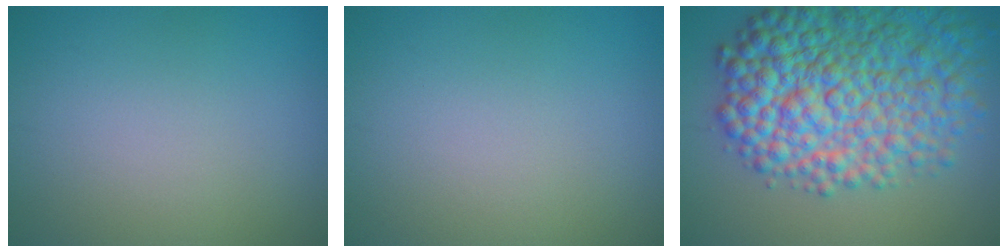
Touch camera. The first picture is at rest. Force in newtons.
{"total": 0.0}
{"total": 11.4, "press": 11.4, "slide": 0.3}